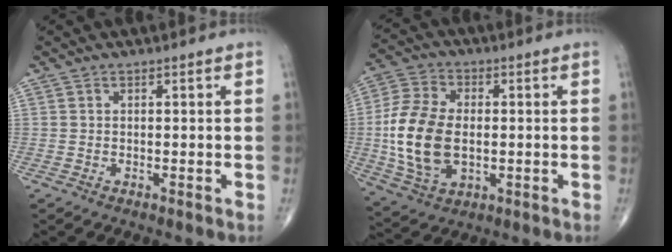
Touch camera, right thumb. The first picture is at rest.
{"total": 15.5, "force": [-0.8, 9.6, 12.2], "torque": [-0.242, 0.003, -0.010]}